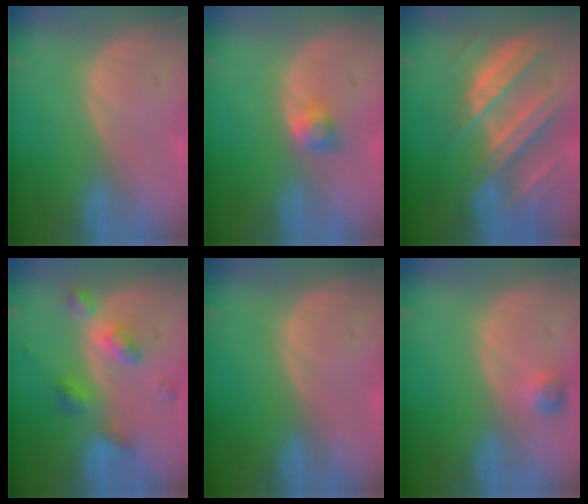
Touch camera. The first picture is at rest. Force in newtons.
{"total": 2.7, "press": 2.4, "slide": 1.1}
{"total": 10.6, "press": 9.4, "slide": 5.0}
{"total": 6.0, "press": 6.0, "slide": 0.4}
{"total": 0.0}
{"total": 2.3, "press": 2.2, "slide": 0.7}